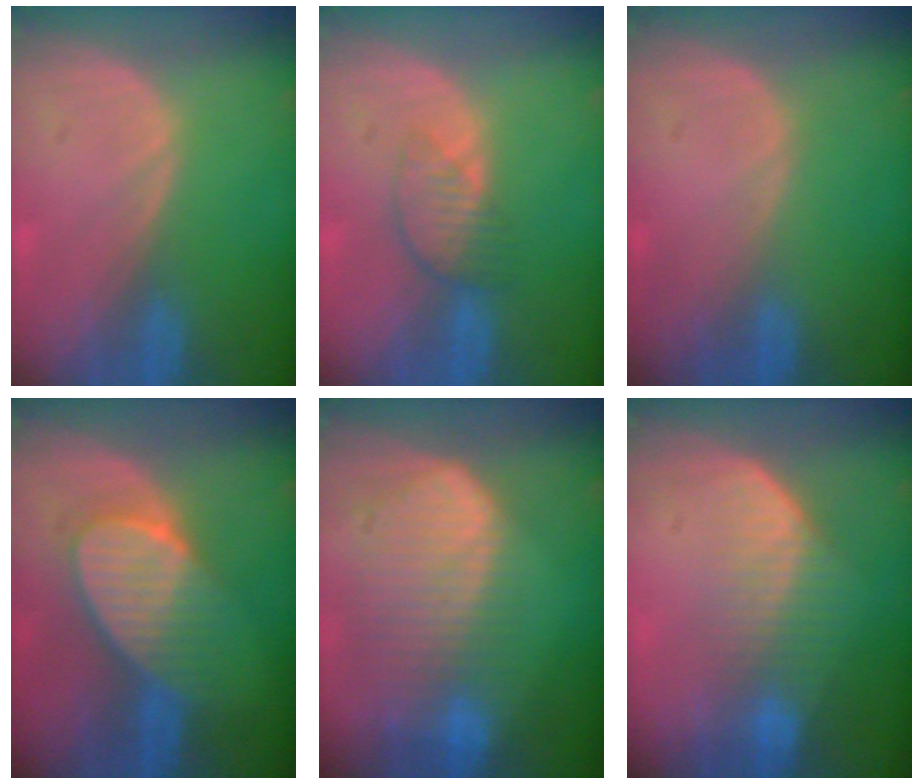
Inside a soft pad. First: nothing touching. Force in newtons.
{"total": 4.0, "press": 3.5, "slide": 1.8}
{"total": 0.0}
{"total": 7.5, "press": 7.4, "slide": 1.3}
{"total": 10.3, "press": 8.8, "slide": 5.2}
{"total": 7.2, "press": 6.1, "slide": 3.8}